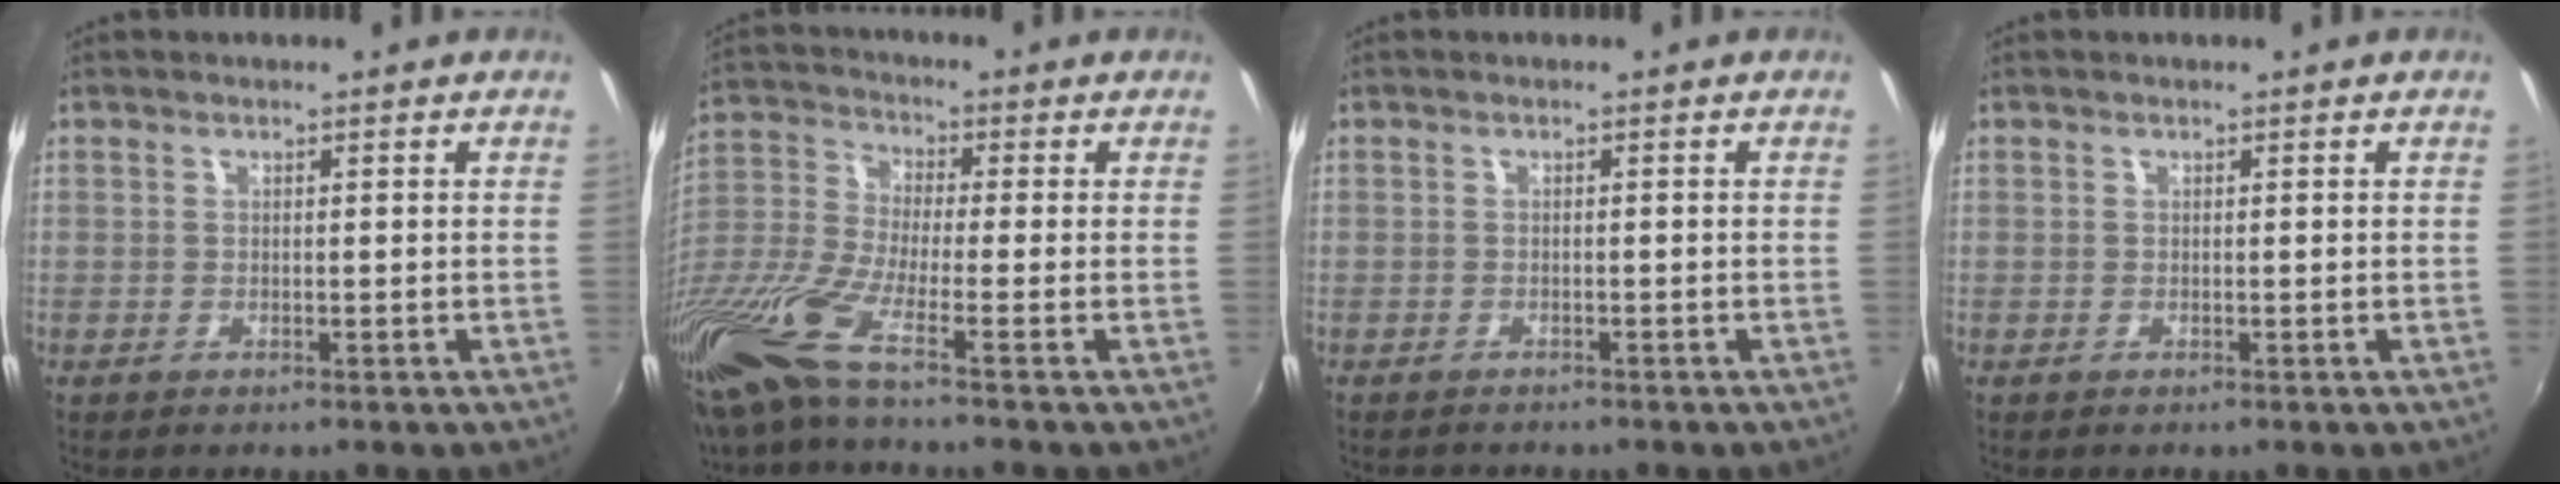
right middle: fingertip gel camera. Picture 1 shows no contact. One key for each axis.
{"total": 11.0, "fx": -7.2, "fy": 0.2, "fz": 8.2, "tx": -0.180, "ty": -0.027, "tz": -0.151}
{"total": 1.6, "fx": -1.5, "fy": 0.4, "fz": 0.2, "tx": -0.010, "ty": -0.004, "tz": -0.023}
{"total": 0.0}